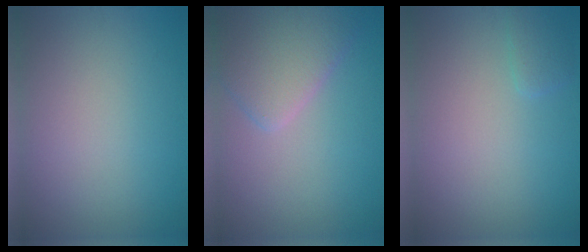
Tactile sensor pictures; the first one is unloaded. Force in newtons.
{"total": 4.5, "press": 4.5, "slide": 0.4}
{"total": 1.0, "press": 1.0, "slide": 0.1}